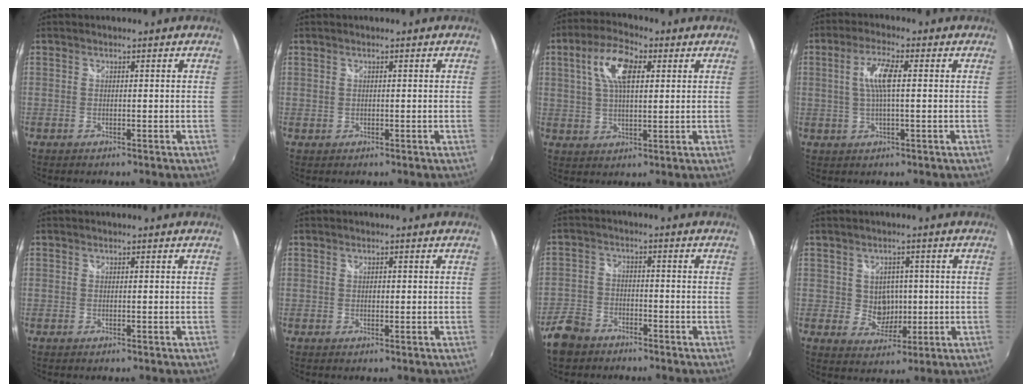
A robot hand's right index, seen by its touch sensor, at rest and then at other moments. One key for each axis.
{"total": 0.5, "fx": 0.3, "fy": 0.4, "fz": 0.2, "tx": -0.002, "ty": 0.001, "tz": 0.005}
{"total": 9.7, "fx": 3.3, "fy": 4.3, "fz": 8.0, "tx": -0.155, "ty": 0.021, "tz": 0.059}
{"total": 5.9, "fx": 0.7, "fy": 1.1, "fz": 5.8, "tx": -0.110, "ty": 0.003, "tz": 0.015}
{"total": 0.0}
{"total": 0.7, "fx": 0.1, "fy": 0.6, "fz": 0.4, "tx": -0.004, "ty": 0.001, "tz": 0.001}
{"total": 7.2, "fx": -5.3, "fy": 4.4, "fz": 2.2, "tx": -0.070, "ty": 0.008, "tz": -0.102}
{"total": 5.2, "fx": 0.3, "fy": 4.8, "fz": 2.0, "tx": -0.037, "ty": 0.006, "tz": 0.012}